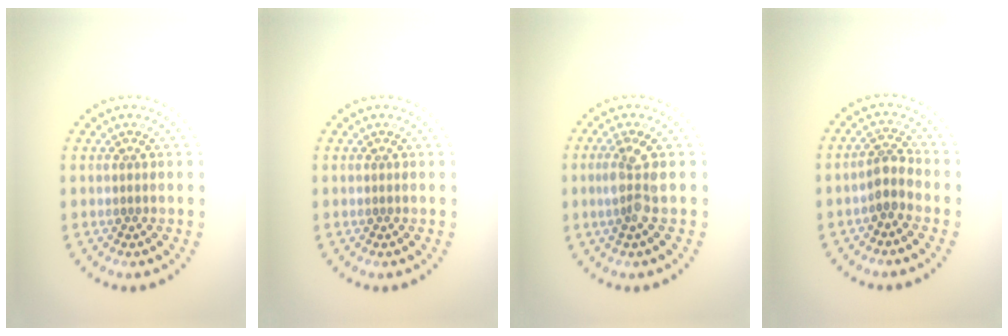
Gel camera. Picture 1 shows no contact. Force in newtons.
{"total": 0.0}
{"total": 2.8, "press": 2.2, "slide": 1.6}
{"total": 2.1, "press": 1.7, "slide": 1.1}